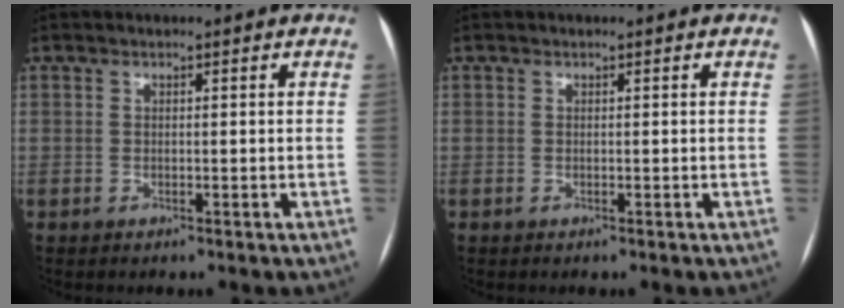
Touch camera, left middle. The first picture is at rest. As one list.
[{"total": 0.0}]